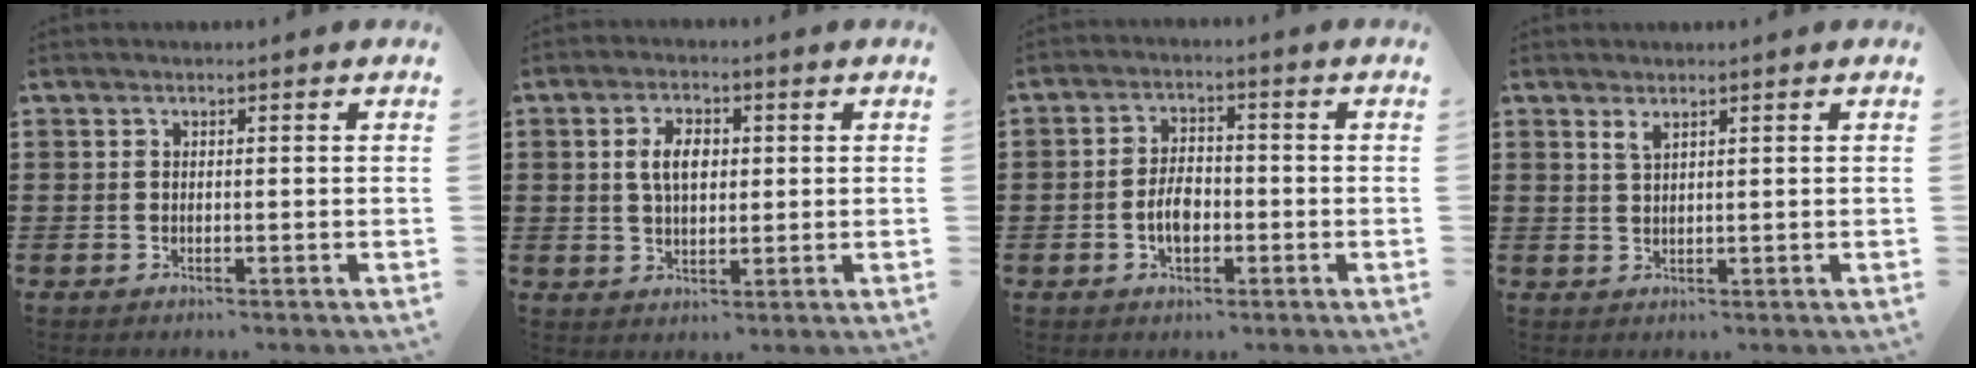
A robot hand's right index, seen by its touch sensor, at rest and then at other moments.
{"total": 5.0, "force": [0.9, 2.8, 4.0], "torque": [-0.078, 0.010, 0.011]}
{"total": 4.4, "force": [-1.3, 2.5, 3.4], "torque": [-0.071, 0.002, -0.025]}
{"total": 1.7, "force": [1.2, 0.4, 1.1], "torque": [-0.024, 0.002, 0.021]}